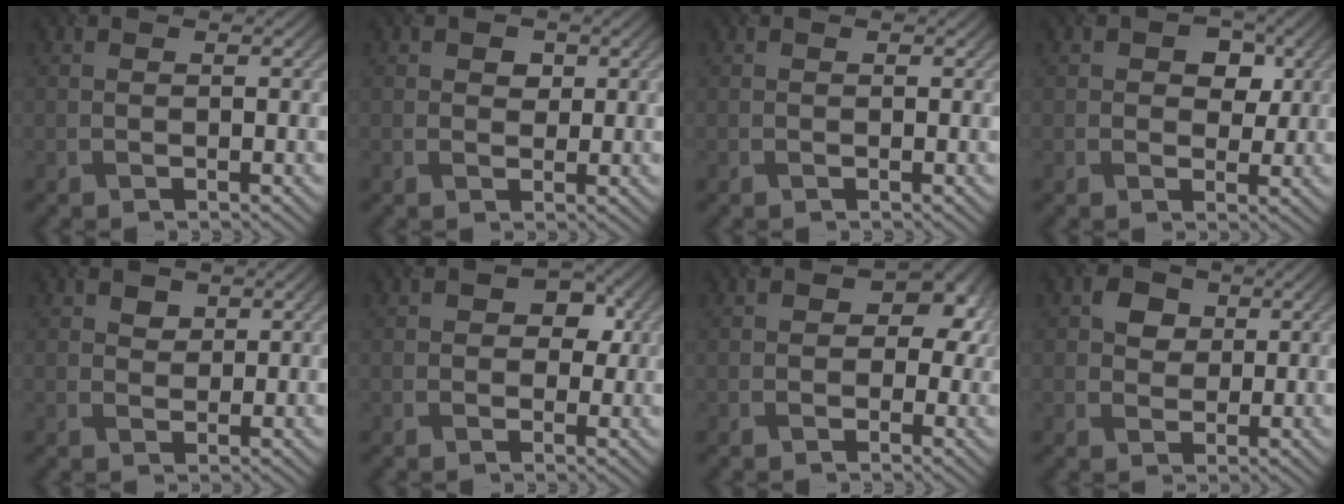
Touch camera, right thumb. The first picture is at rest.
{"total": 1.9, "force": [0.7, 1.5, 0.9], "torque": [-0.012, -0.004, 0.009]}
{"total": 0.0}
{"total": 3.8, "force": [1.1, 2.8, 2.3], "torque": [-0.025, -0.004, 0.008]}
{"total": 1.6, "force": [1.0, 1.1, 0.6], "torque": [-0.011, -0.002, 0.019]}
{"total": 3.4, "force": [0.8, 2.6, 2.0], "torque": [-0.023, 0.000, 0.002]}
{"total": 4.7, "force": [0.7, 3.7, 2.8], "torque": [-0.018, 0.004, -0.003]}
{"total": 3.3, "force": [1.1, 2.8, 1.5], "torque": [-0.029, 0.002, 0.011]}